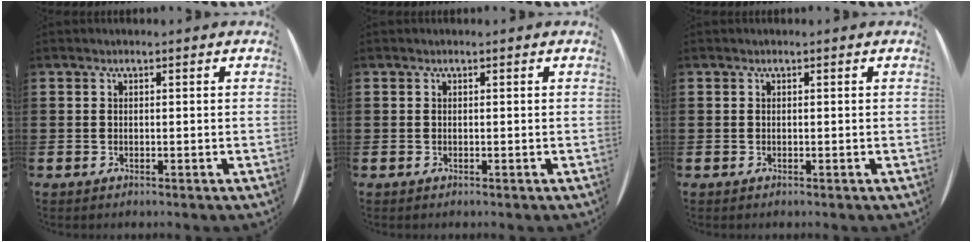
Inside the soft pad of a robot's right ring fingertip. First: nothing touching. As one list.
[{"total": 0.0}, {"total": 0.0}]